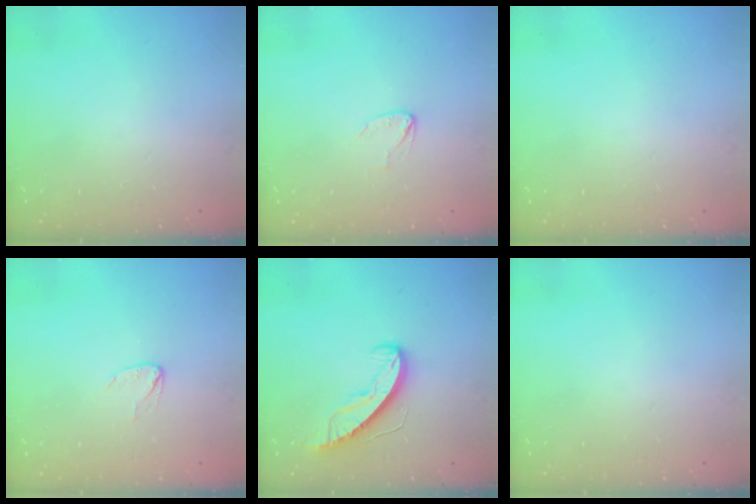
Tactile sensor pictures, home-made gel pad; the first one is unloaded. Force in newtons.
{"total": 2.7, "press": 2.7, "slide": 0.3}
{"total": 0.0}
{"total": 2.7, "press": 2.7, "slide": 0.3}
{"total": 8.5, "press": 8.5, "slide": 0.4}
{"total": 0.0}